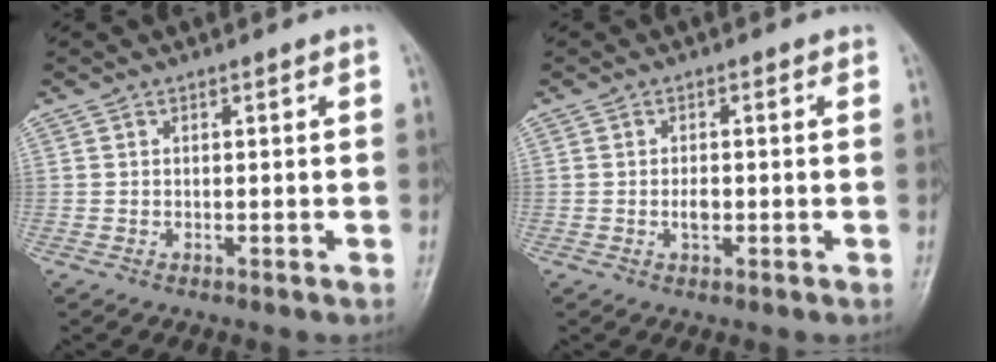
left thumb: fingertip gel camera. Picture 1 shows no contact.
{"total": 2.0, "force": [-0.5, 1.1, 1.5], "torque": [-0.015, 0.003, -0.007]}